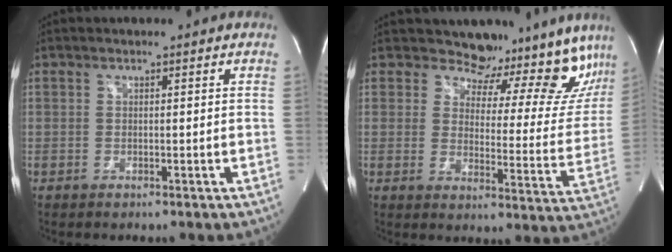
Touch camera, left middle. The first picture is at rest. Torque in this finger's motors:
{"motor_torque": [0.20, -0.17, 0.08, 0.01]}